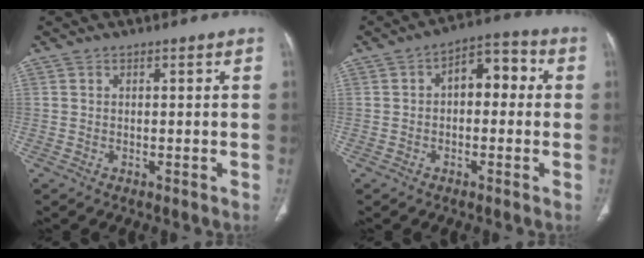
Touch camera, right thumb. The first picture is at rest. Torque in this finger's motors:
{"motor_torque": [1.56, 3.15, 0.56, -0.47, 0.01]}